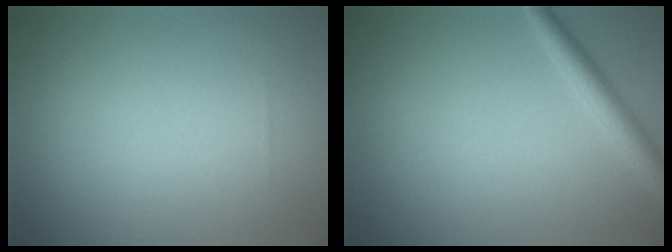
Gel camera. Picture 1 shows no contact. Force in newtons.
{"total": 2.5, "press": 2.5, "slide": 0.1}